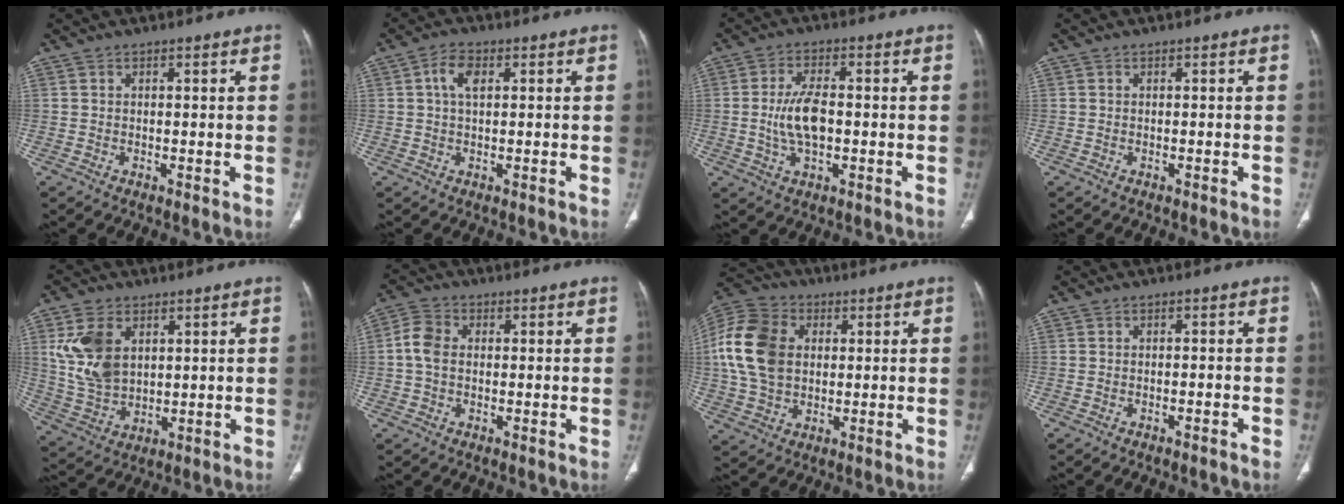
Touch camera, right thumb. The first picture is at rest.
{"total": 3.7, "force": [0.9, 2.1, 2.9], "torque": [-0.057, 0.006, 0.014]}
{"total": 7.6, "force": [-0.5, 3.7, 6.6], "torque": [-0.136, 0.005, -0.010]}
{"total": 0.0}
{"total": 11.5, "force": [3.6, 7.5, 7.9], "torque": [-0.148, -0.012, 0.084]}
{"total": 5.0, "force": [0.1, 3.6, 3.4], "torque": [-0.074, 0.014, -0.005]}
{"total": 15.4, "force": [2.1, 11.1, 10.5], "torque": [-0.200, 0.011, 0.034]}
{"total": 1.0, "force": [-0.9, 0.1, 0.6], "torque": [-0.017, 0.010, -0.005]}